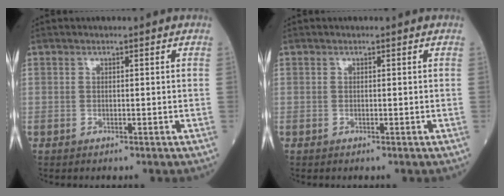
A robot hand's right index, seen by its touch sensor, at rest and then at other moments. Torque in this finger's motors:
{"motor_torque": [-0.02, 0.02, -0.08, 0.00]}